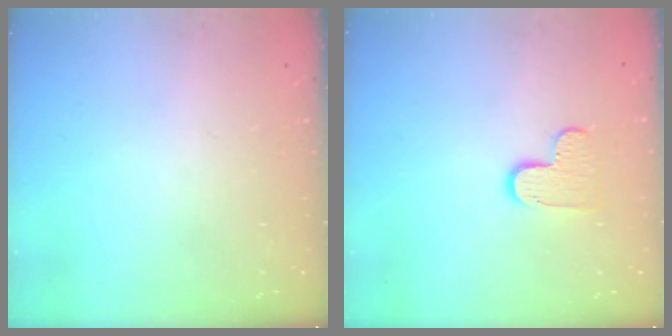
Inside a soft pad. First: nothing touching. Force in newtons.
{"total": 7.0, "press": 7.0, "slide": 0.3}